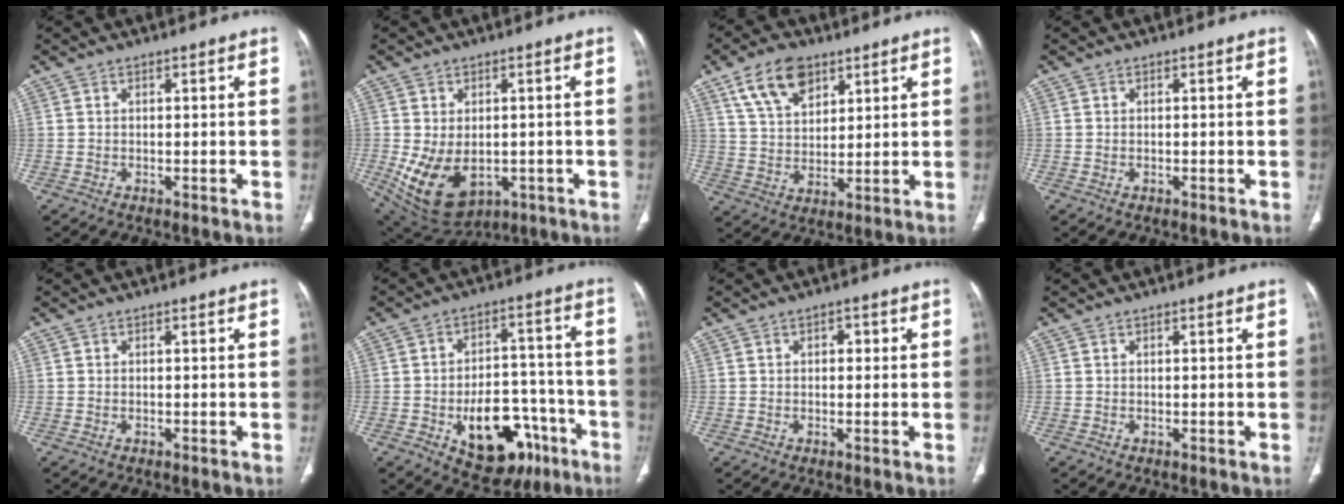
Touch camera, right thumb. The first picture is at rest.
{"total": 12.7, "force": [-2.8, 8.6, 9.0], "torque": [-0.149, -0.005, -0.016]}
{"total": 10.8, "force": [6.2, 6.3, 6.2], "torque": [-0.096, -0.021, 0.120]}
{"total": 0.0}
{"total": 0.0}
{"total": 17.9, "force": [-7.7, 10.8, 12.1], "torque": [-0.132, 0.051, -0.096]}
{"total": 1.9, "force": [0.5, 1.2, 1.4], "torque": [-0.009, -0.001, 0.003]}
{"total": 0.0}